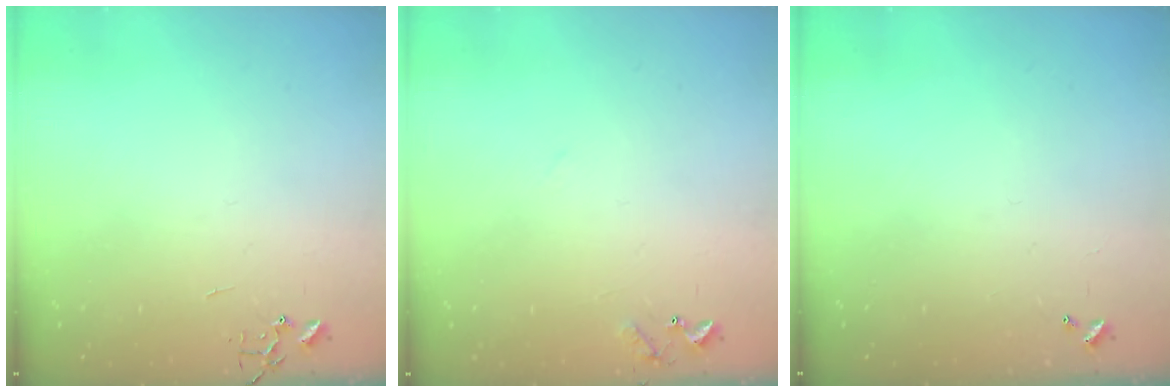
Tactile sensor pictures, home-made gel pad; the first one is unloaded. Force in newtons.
{"total": 7.8, "press": 7.8, "slide": 0.5}
{"total": 0.0}